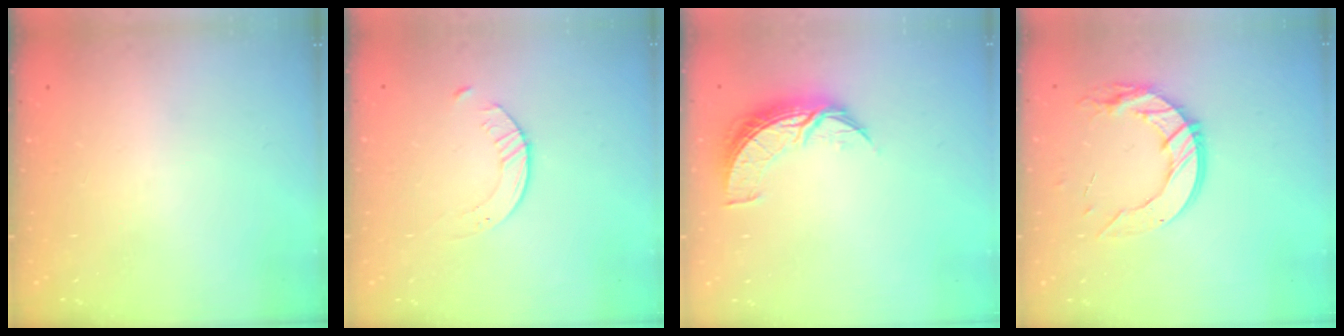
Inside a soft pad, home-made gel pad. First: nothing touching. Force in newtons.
{"total": 3.5, "press": 3.5, "slide": 0.4}
{"total": 8.5, "press": 8.5, "slide": 0.5}
{"total": 12.9, "press": 12.9, "slide": 0.8}